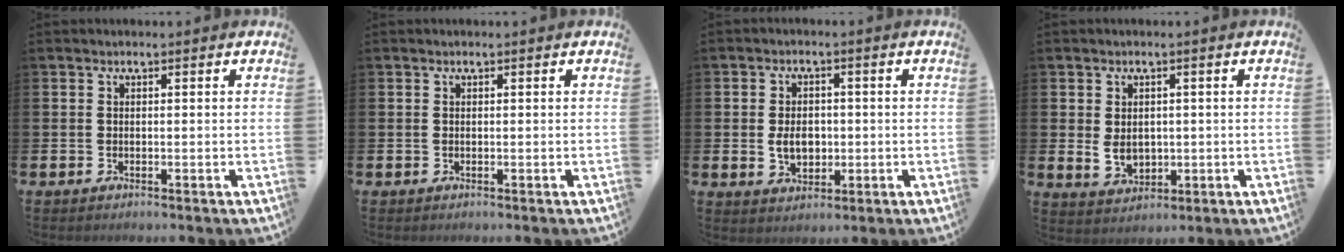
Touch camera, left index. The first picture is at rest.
{"total": 0.0}
{"total": 4.1, "force": [-0.2, 2.9, 2.8], "torque": [-0.035, 0.000, -0.010]}
{"total": 3.2, "force": [0.5, 2.4, 2.1], "torque": [-0.021, -0.002, 0.003]}